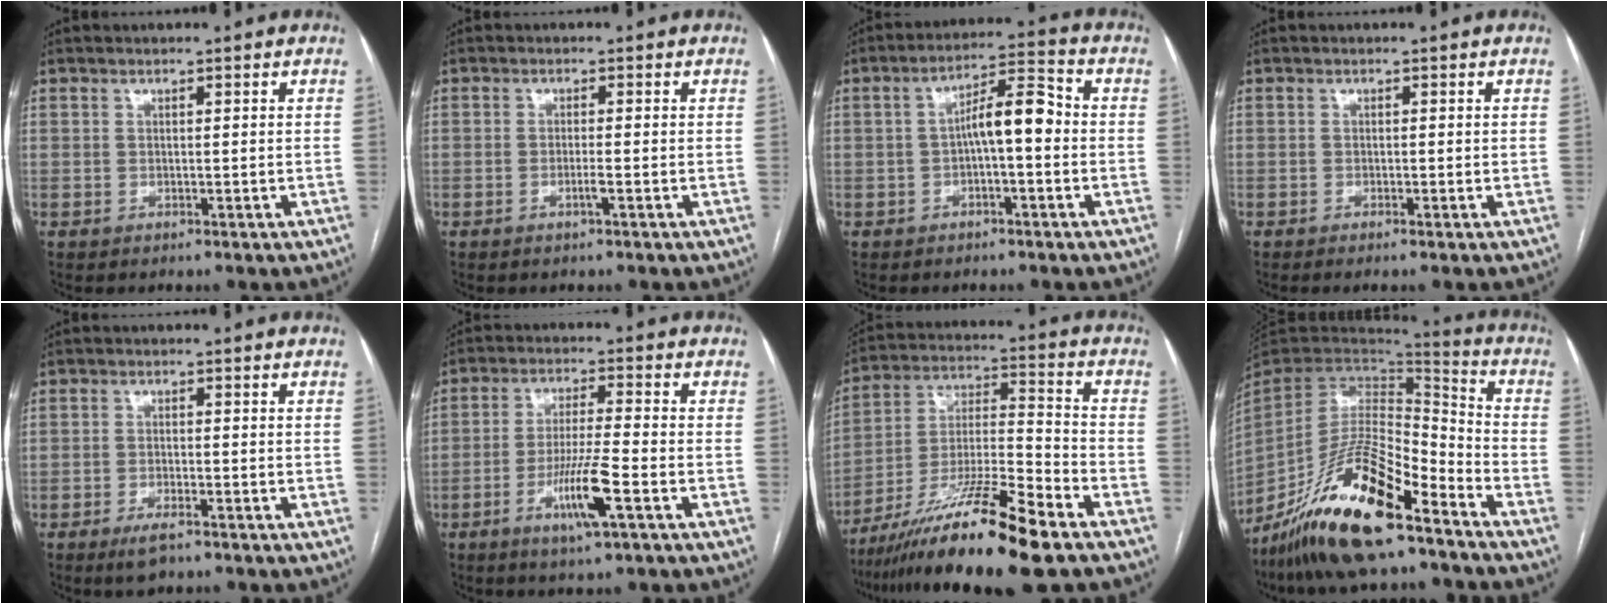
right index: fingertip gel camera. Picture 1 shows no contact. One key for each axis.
{"total": 1.5, "fx": -0.7, "fy": -0.1, "fz": 1.3, "tx": -0.027, "ty": -0.001, "tz": -0.013}
{"total": 7.1, "fx": -0.6, "fy": 1.8, "fz": 6.9, "tx": -0.115, "ty": 0.030, "tz": -0.011}
{"total": 0.8, "fx": -0.4, "fy": 0.0, "fz": 0.6, "tx": -0.012, "ty": 0.000, "tz": -0.008}
{"total": 3.5, "fx": -2.4, "fy": 0.9, "fz": 2.4, "tx": -0.048, "ty": -0.003, "tz": -0.042}
{"total": 8.6, "fx": -3.7, "fy": 0.1, "fz": 7.8, "tx": -0.150, "ty": -0.011, "tz": -0.068}
{"total": 19.0, "fx": -13.1, "fy": 0.8, "fz": 13.8, "tx": -0.260, "ty": -0.027, "tz": -0.231}
{"total": 19.7, "fx": -13.8, "fy": 4.1, "fz": 13.4, "tx": -0.279, "ty": -0.019, "tz": -0.254}